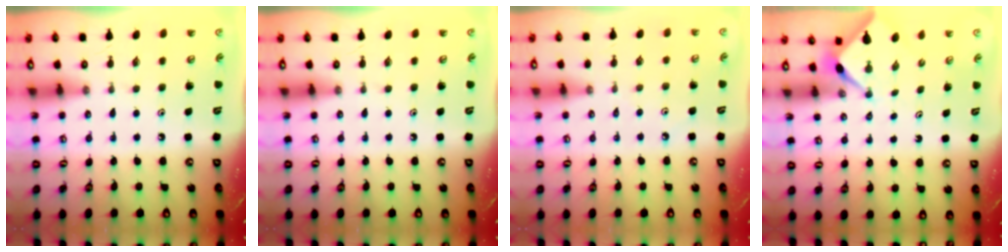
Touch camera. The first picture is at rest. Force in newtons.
{"total": 0.0}
{"total": 1.1, "press": 1.1, "slide": 0.4}
{"total": 2.5, "press": 2.5, "slide": 0.3}